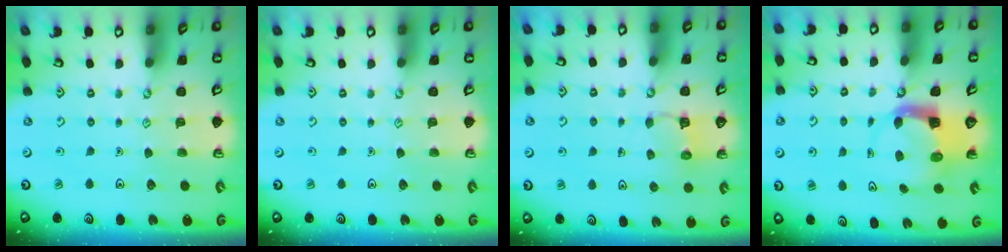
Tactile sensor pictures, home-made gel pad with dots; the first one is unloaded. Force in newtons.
{"total": 0.0}
{"total": 6.3, "press": 6.2, "slide": 0.4}
{"total": 3.8, "press": 3.7, "slide": 0.6}